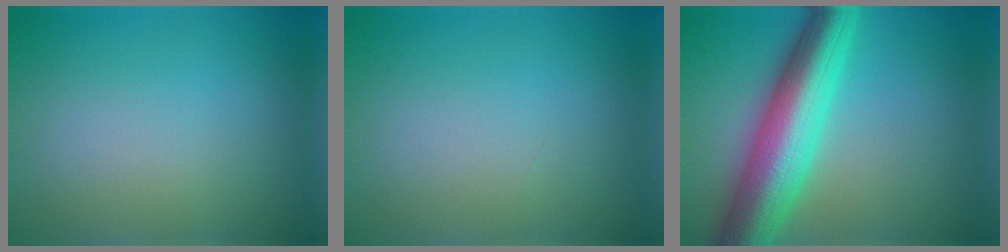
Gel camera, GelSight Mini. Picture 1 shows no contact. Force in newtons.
{"total": 0.0}
{"total": 9.8, "press": 9.8, "slide": 0.3}